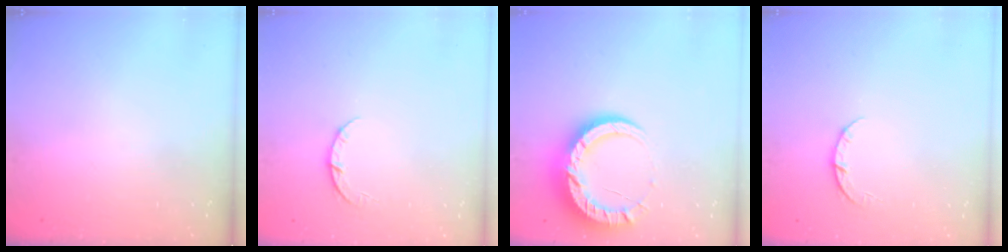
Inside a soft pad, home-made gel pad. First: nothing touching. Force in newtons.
{"total": 3.6, "press": 3.6, "slide": 0.5}
{"total": 13.4, "press": 13.4, "slide": 1.1}
{"total": 3.6, "press": 3.6, "slide": 0.5}